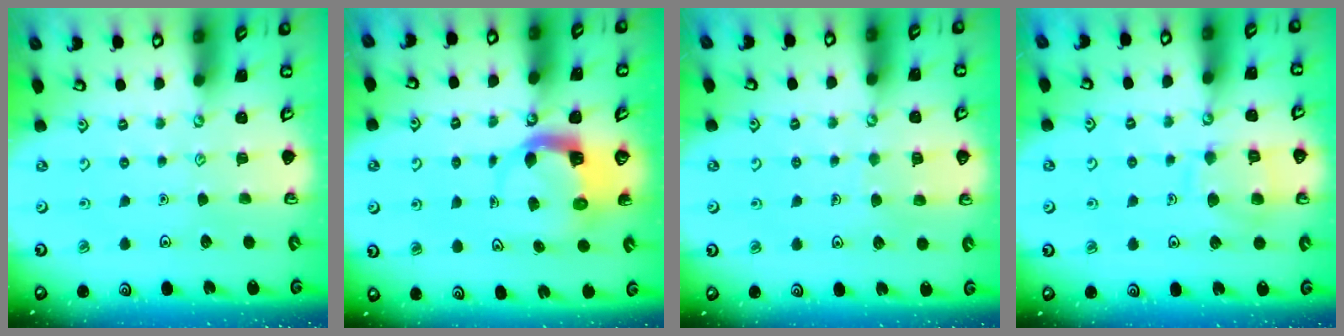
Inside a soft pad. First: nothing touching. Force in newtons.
{"total": 4.8, "press": 4.7, "slide": 0.4}
{"total": 4.8, "press": 4.8, "slide": 0.4}
{"total": 9.7, "press": 9.7, "slide": 0.9}